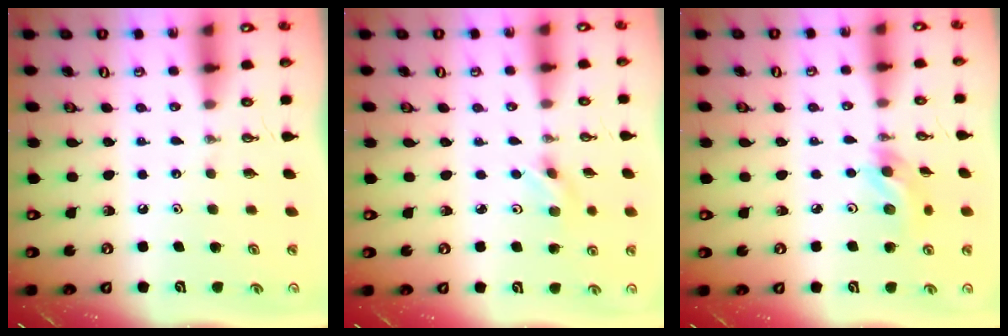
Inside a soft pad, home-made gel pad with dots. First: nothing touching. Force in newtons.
{"total": 2.5, "press": 2.5, "slide": 0.5}
{"total": 8.5, "press": 8.2, "slide": 2.2}